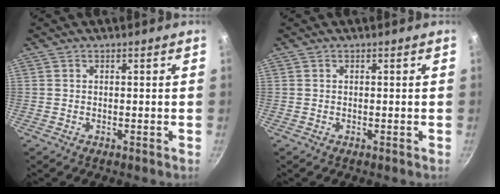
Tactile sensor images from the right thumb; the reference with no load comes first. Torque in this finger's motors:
{"motor_torque": [-0.22, 0.19, -0.12, 0.12, -0.01]}